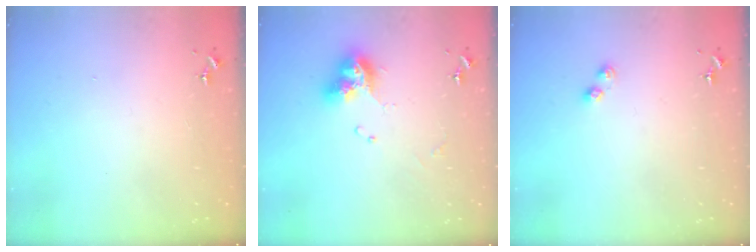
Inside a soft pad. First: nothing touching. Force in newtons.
{"total": 12.0, "press": 11.9, "slide": 1.3}
{"total": 3.7, "press": 3.7, "slide": 0.4}